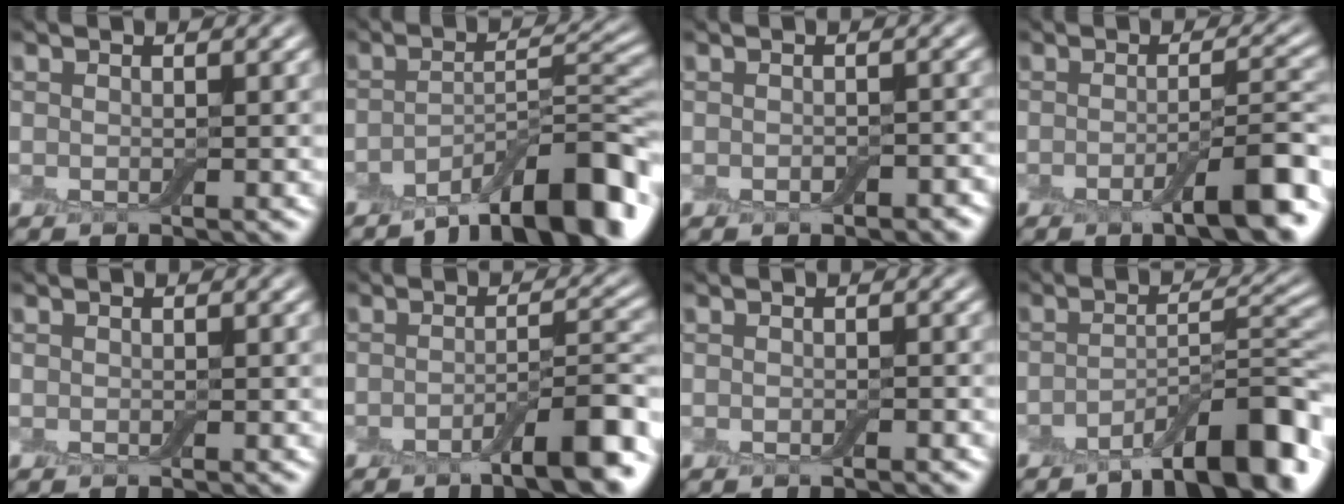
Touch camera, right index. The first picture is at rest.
{"total": 10.0, "force": [-6.4, 2.6, 7.3], "torque": [-0.098, 0.009, -0.107]}
{"total": 1.7, "force": [-0.7, 0.9, 1.2], "torque": [-0.021, -0.003, -0.010]}
{"total": 6.3, "force": [-2.6, 1.3, 5.6], "torque": [-0.079, 0.005, -0.042]}
{"total": 0.0}
{"total": 6.7, "force": [-3.5, 1.4, 5.5], "torque": [-0.074, 0.009, -0.054]}
{"total": 0.6, "force": [-0.3, 0.3, 0.4], "torque": [-0.008, 0.001, -0.003]}
{"total": 9.0, "force": [-5.7, 2.0, 6.7], "torque": [-0.088, 0.012, -0.091]}